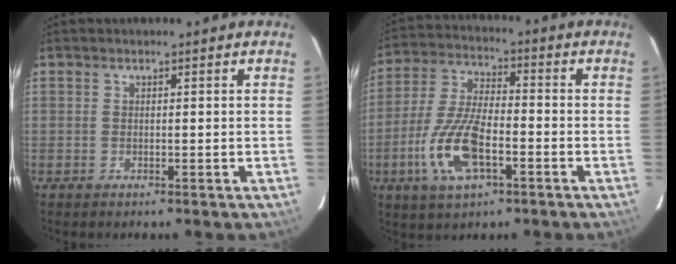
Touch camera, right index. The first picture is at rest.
{"total": 13.6, "force": [-5.1, 5.5, 11.4], "torque": [-0.246, -0.006, -0.094]}